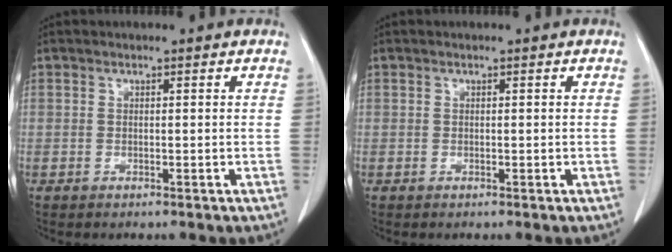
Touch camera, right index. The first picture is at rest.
{"total": 0.0}